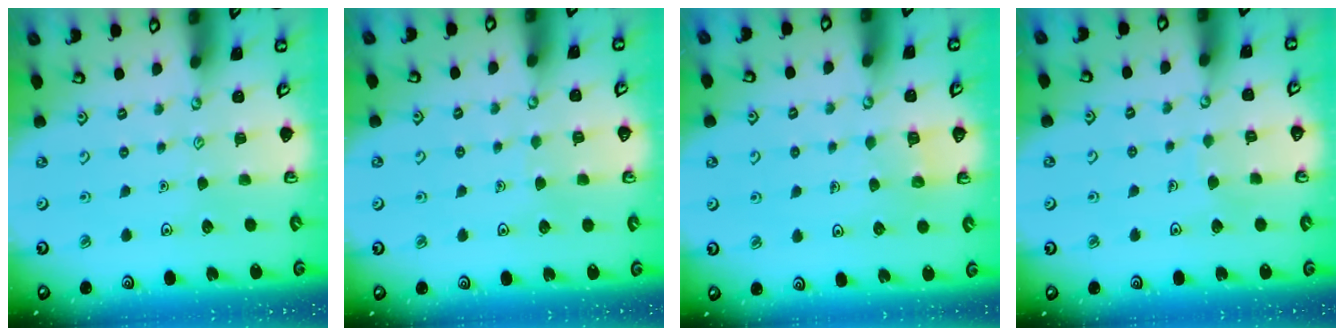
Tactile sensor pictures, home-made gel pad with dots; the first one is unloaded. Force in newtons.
{"total": 2.4, "press": 2.4, "slide": 0.2}
{"total": 4.1, "press": 4.1, "slide": 0.3}
{"total": 2.2, "press": 2.2, "slide": 0.1}